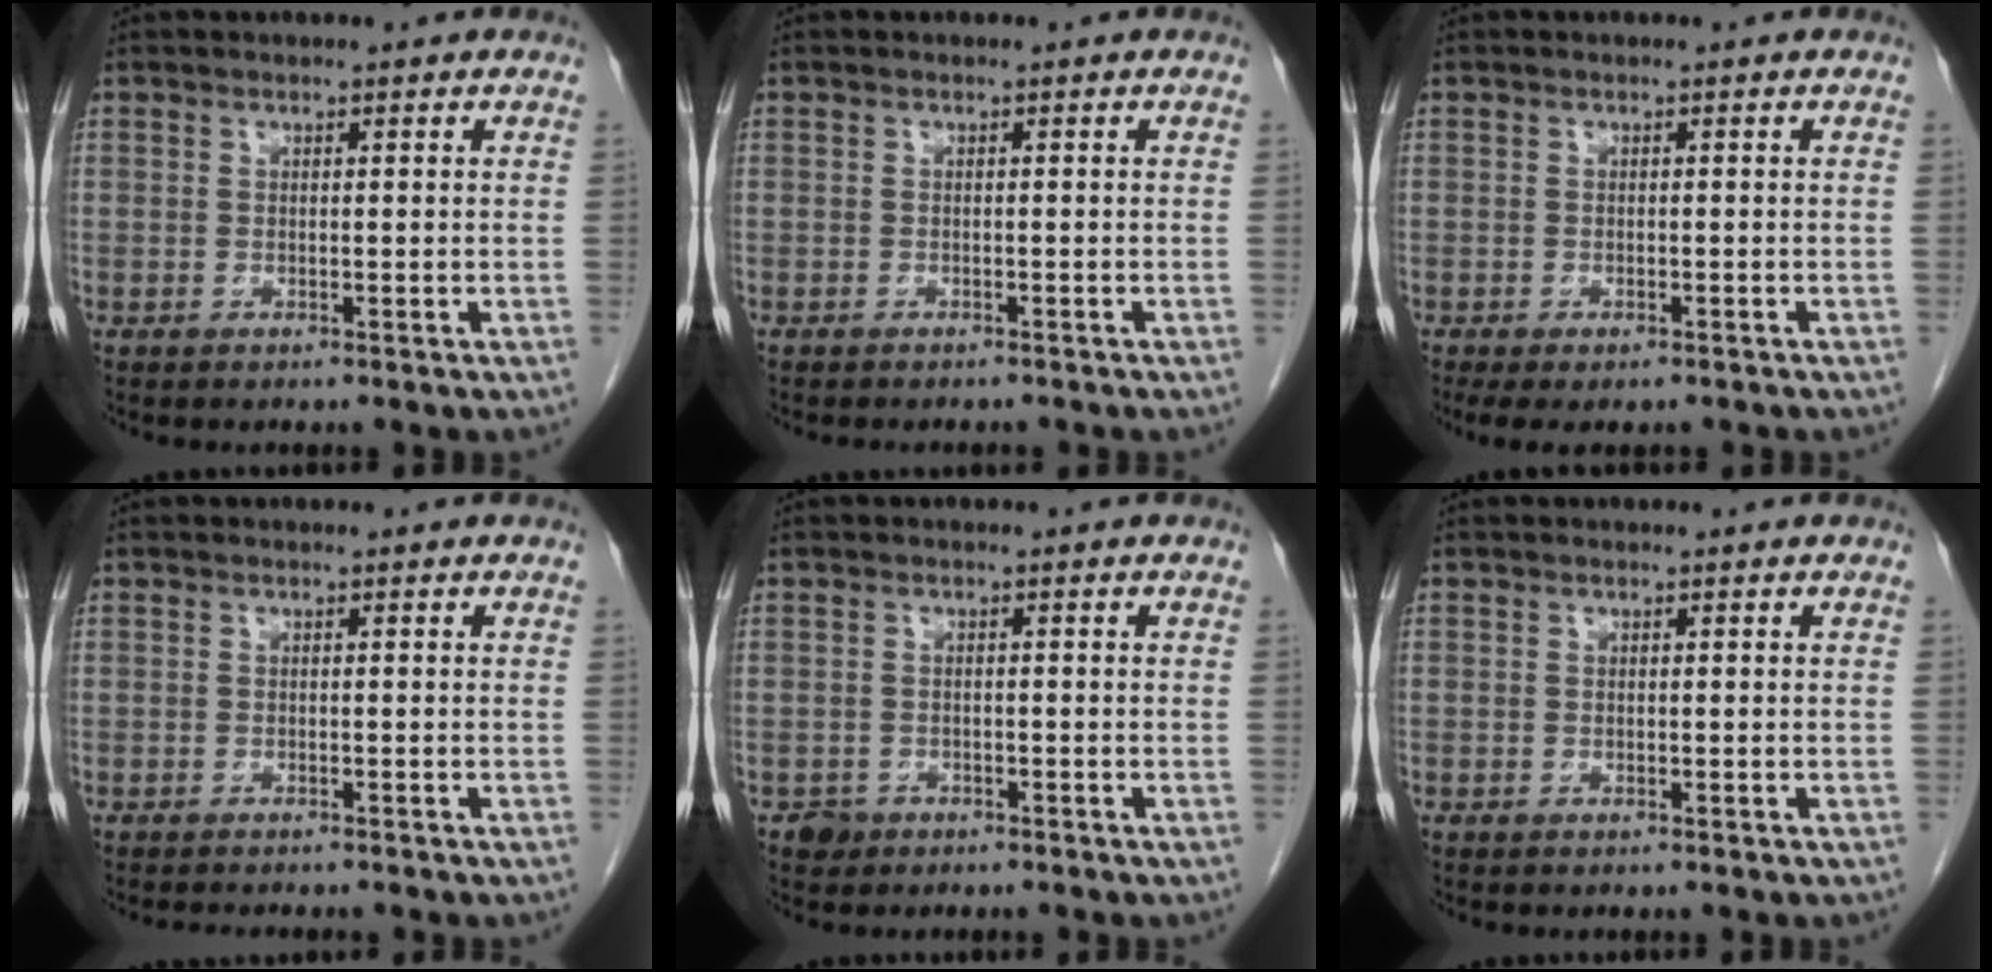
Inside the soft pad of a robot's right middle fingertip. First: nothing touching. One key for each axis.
{"total": 3.2, "fx": -2.9, "fy": 0.9, "fz": 1.1, "tx": -0.017, "ty": -0.005, "tz": -0.033}
{"total": 5.0, "fx": -3.8, "fy": 1.9, "fz": 2.6, "tx": -0.035, "ty": -0.010, "tz": -0.053}
{"total": 3.3, "fx": -3.0, "fy": 0.5, "fz": 1.2, "tx": -0.018, "ty": -0.008, "tz": -0.039}
{"total": 1.7, "fx": -1.2, "fy": 1.2, "fz": 0.1, "tx": -0.002, "ty": 0.006, "tz": -0.018}
{"total": 0.0}